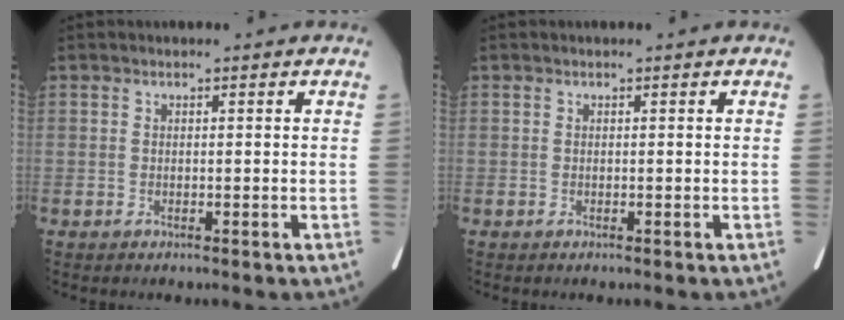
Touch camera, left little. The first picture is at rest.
{"total": 0.0}